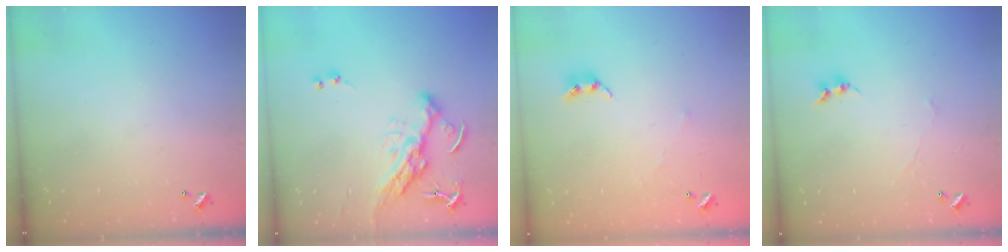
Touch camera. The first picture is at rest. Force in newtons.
{"total": 12.7, "press": 12.6, "slide": 1.7}
{"total": 4.8, "press": 4.8, "slide": 0.8}
{"total": 1.5, "press": 1.4, "slide": 0.5}